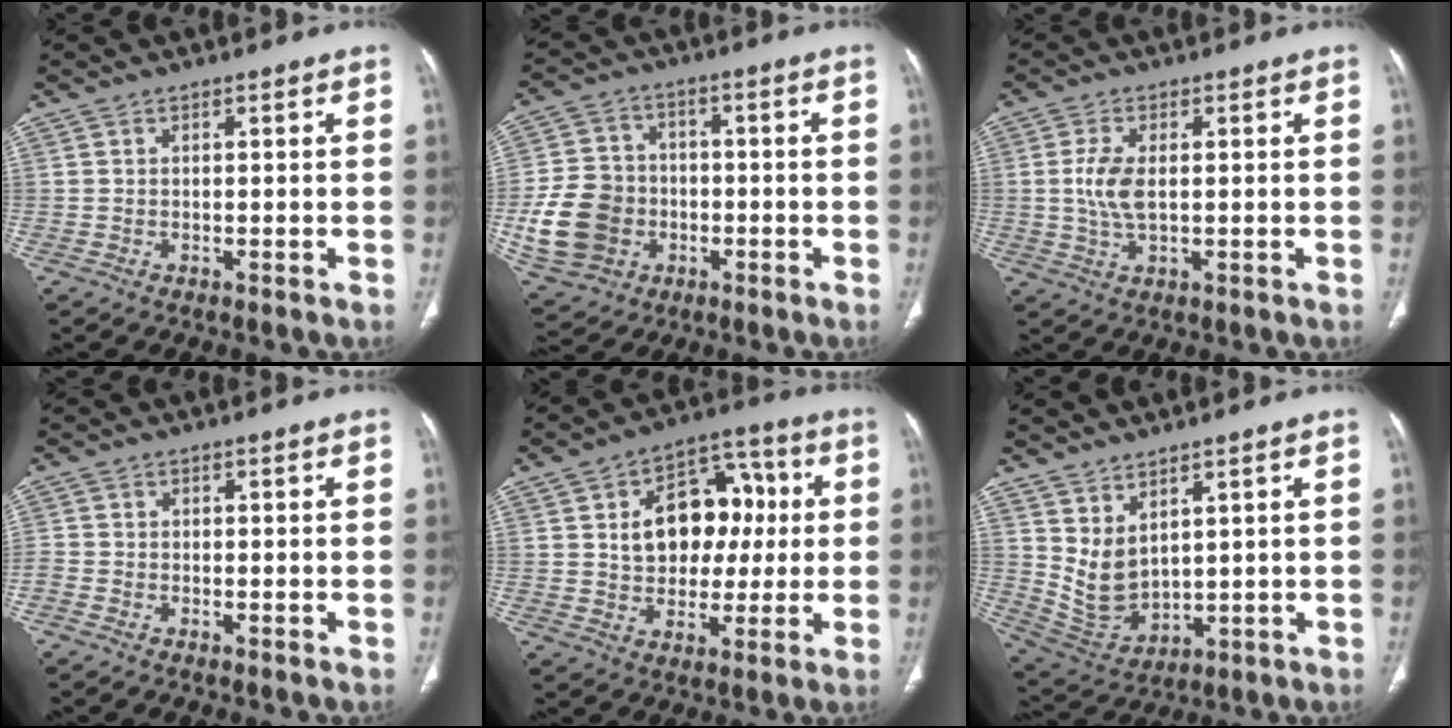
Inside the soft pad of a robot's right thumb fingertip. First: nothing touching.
{"total": 14.1, "force": [-3.0, 12.0, 6.6], "torque": [-0.112, 0.017, -0.048]}
{"total": 5.6, "force": [0.4, 2.8, 4.9], "torque": [-0.111, -0.001, 0.007]}
{"total": 1.9, "force": [-1.3, 1.1, 0.9], "torque": [-0.021, 0.005, -0.030]}
{"total": 14.9, "force": [1.9, 10.9, 10.0], "torque": [-0.101, 0.026, 0.030]}
{"total": 7.7, "force": [3.3, 4.4, 5.4], "torque": [-0.081, -0.030, 0.091]}